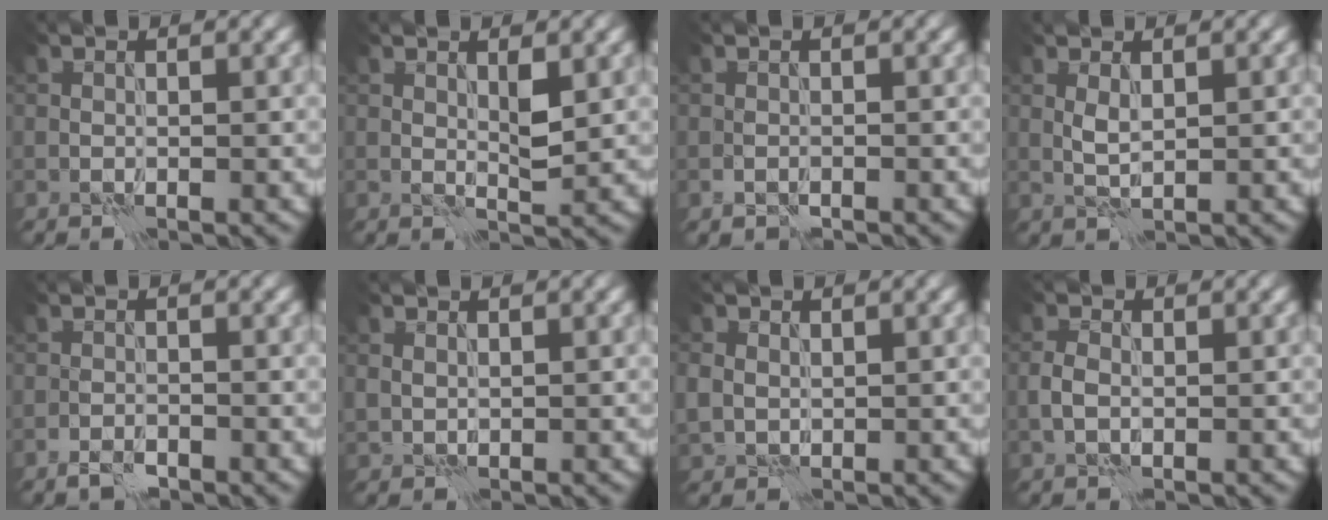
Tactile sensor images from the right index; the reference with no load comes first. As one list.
[{"total": 1.6, "force": [0.6, 0.4, 1.4], "torque": [-0.025, -0.005, 0.012]}, {"total": 1.0, "force": [-0.7, 0.6, 0.4], "torque": [-0.009, 0.000, -0.014]}, {"total": 1.3, "force": [0.4, 0.4, 1.2], "torque": [-0.031, 0.001, 0.011]}, {"total": 1.6, "force": [-1.3, 0.6, 0.8], "torque": [-0.013, 0.002, -0.026]}, {"total": 0.8, "force": [0.3, 0.6, 0.3], "torque": [-0.009, -0.001, 0.011]}, {"total": 2.2, "force": [0.5, 1.9, 1.0], "torque": [-0.026, 0.000, 0.010]}, {"total": 1.5, "force": [0.1, 1.1, 1.1], "torque": [-0.026, 0.002, 0.000]}]